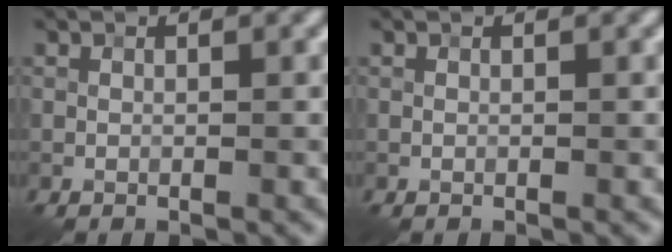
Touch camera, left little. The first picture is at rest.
{"total": 0.0}